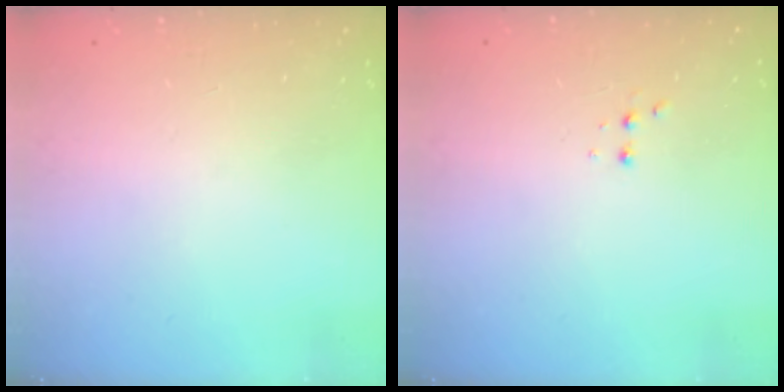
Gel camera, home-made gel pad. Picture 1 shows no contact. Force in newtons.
{"total": 2.5, "press": 2.4, "slide": 0.8}